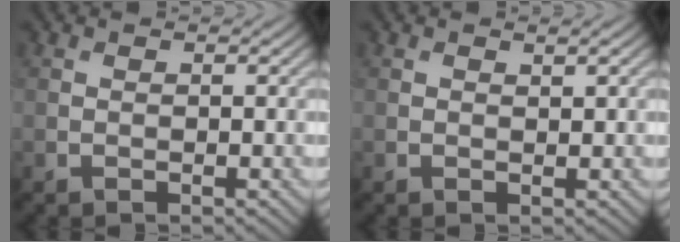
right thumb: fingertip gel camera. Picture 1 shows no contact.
{"total": 0.9, "force": [0.6, 0.2, 0.7], "torque": [-0.012, 0.001, 0.010]}